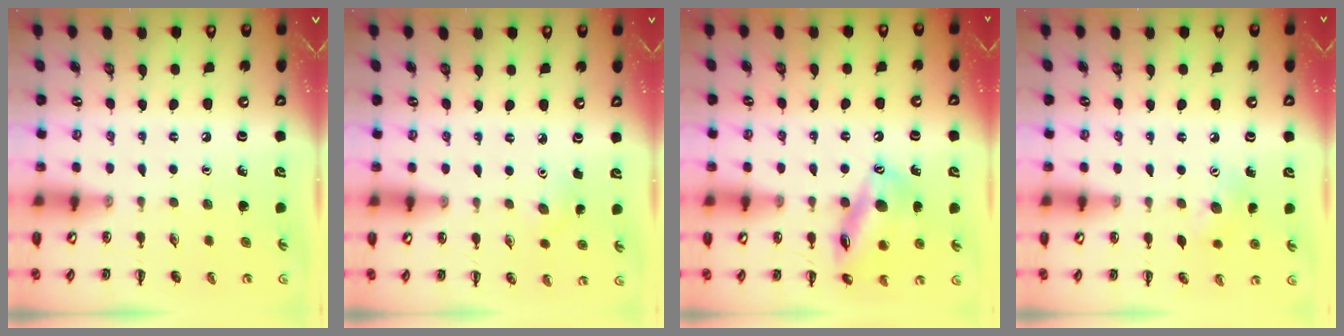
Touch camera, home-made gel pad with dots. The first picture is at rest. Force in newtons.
{"total": 2.9, "press": 2.8, "slide": 0.8}
{"total": 15.5, "press": 15.3, "slide": 2.3}
{"total": 6.9, "press": 6.7, "slide": 1.5}